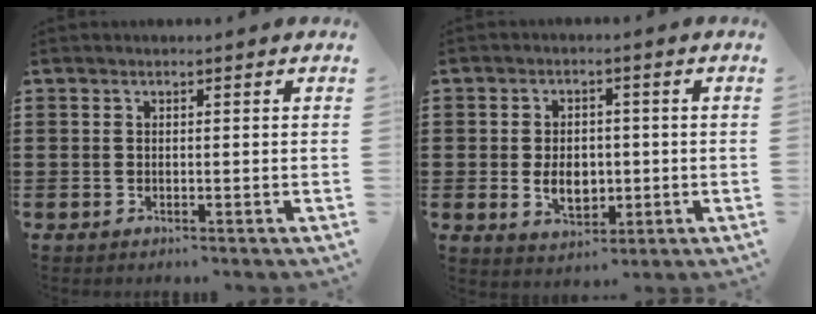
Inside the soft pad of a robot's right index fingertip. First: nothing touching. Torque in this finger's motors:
{"motor_torque": [2.14, 0.00, 0.49, 0.03]}